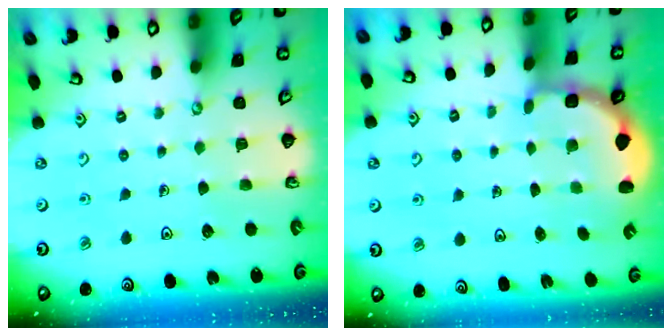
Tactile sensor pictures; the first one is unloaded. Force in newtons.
{"total": 2.9, "press": 2.5, "slide": 1.4}